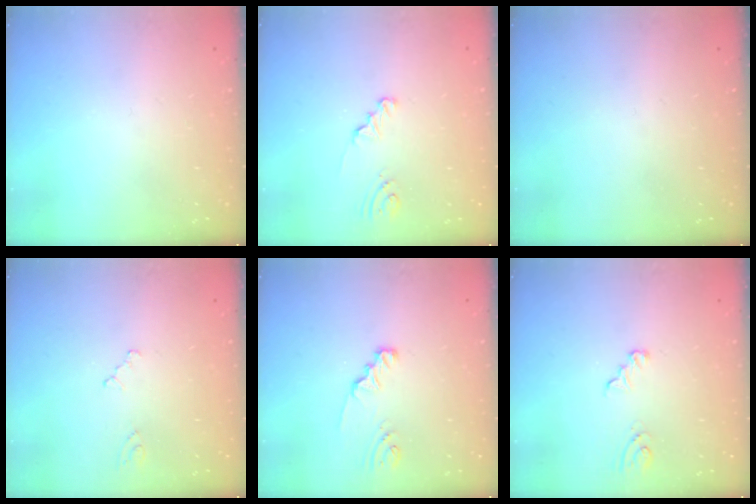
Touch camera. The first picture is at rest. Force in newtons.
{"total": 1.7, "press": 1.7, "slide": 0.2}
{"total": 0.0}
{"total": 0.0}
{"total": 2.1, "press": 2.1, "slide": 0.2}
{"total": 3.2, "press": 3.1, "slide": 0.3}